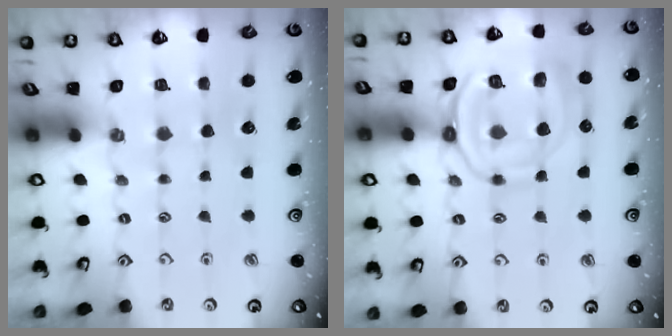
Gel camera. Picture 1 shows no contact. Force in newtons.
{"total": 13.4, "press": 13.4, "slide": 1.2}